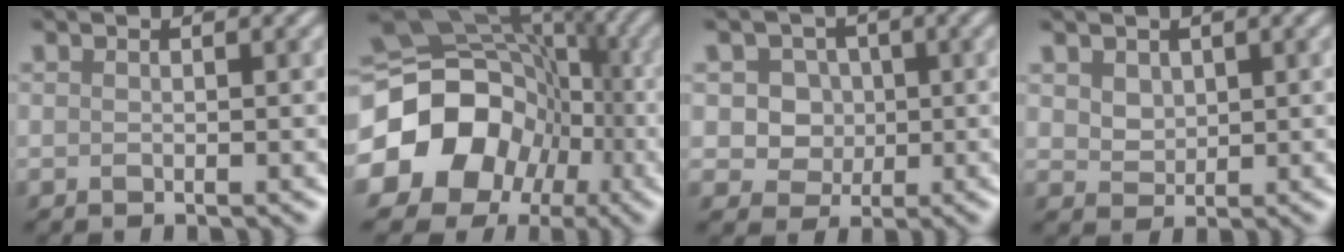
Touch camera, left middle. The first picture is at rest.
{"total": 15.7, "force": [-3.4, 13.3, 7.5], "torque": [-0.164, -0.011, -0.081]}
{"total": 5.6, "force": [1.8, 4.8, 2.3], "torque": [-0.026, 0.025, 0.012]}
{"total": 3.3, "force": [1.9, 2.3, 1.5], "torque": [-0.042, 0.009, 0.036]}